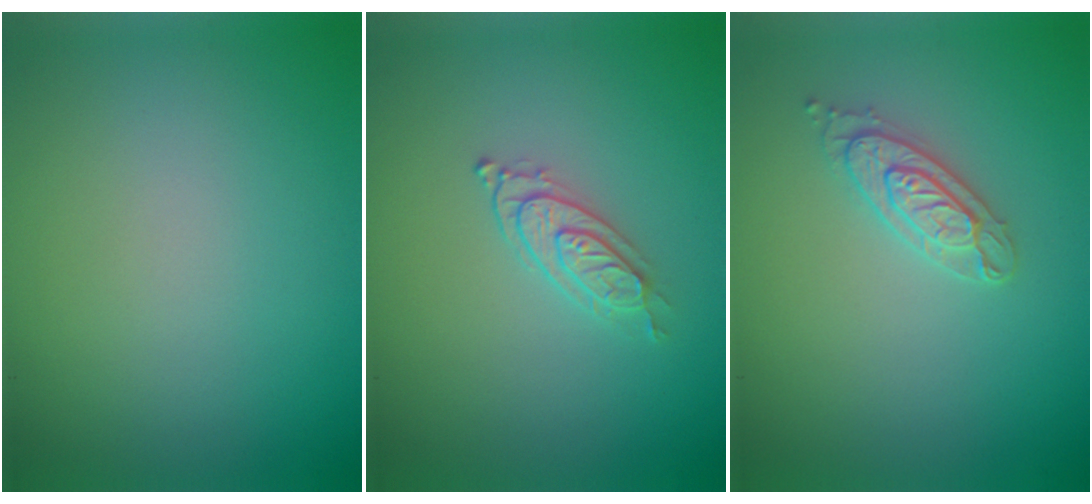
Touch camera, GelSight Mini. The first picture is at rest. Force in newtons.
{"total": 2.3, "press": 2.0, "slide": 1.1}
{"total": 2.5, "press": 2.4, "slide": 0.2}